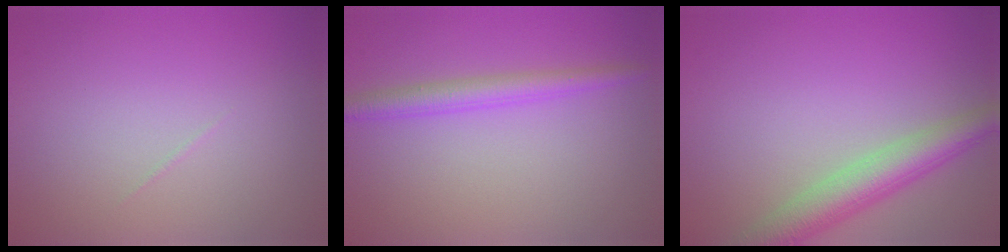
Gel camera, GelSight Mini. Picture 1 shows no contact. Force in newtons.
{"total": 2.6, "press": 2.6, "slide": 0.1}
{"total": 5.2, "press": 5.2, "slide": 0.2}